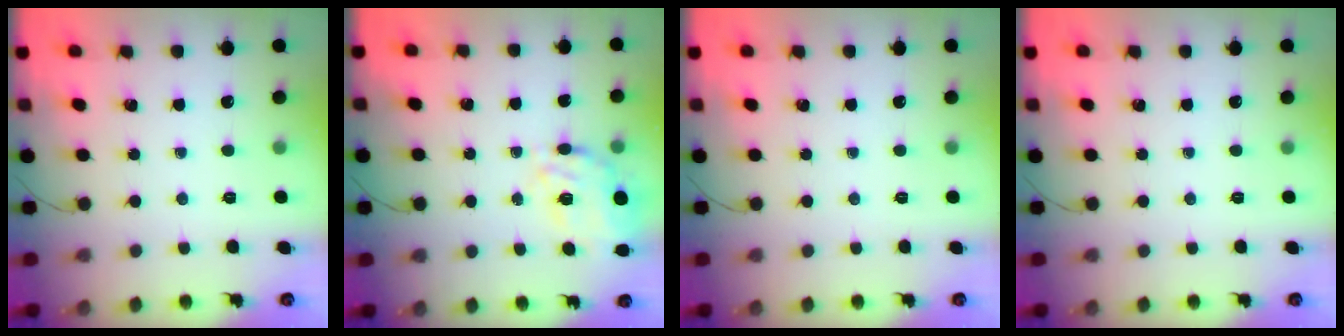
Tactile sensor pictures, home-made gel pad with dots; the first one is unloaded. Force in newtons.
{"total": 11.6, "press": 10.9, "slide": 4.1}
{"total": 0.0}
{"total": 0.0}